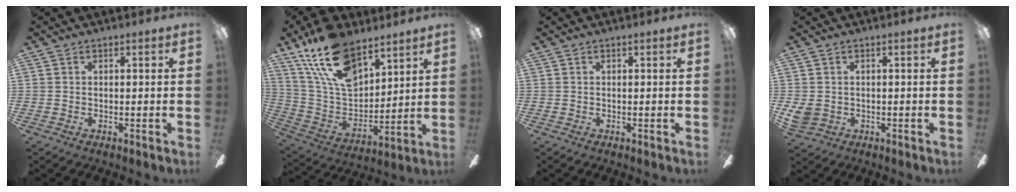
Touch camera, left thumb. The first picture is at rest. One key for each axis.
{"total": 20.2, "fx": 13.1, "fy": 10.1, "fz": 11.6, "tx": -0.238, "ty": -0.062, "tz": 0.236}
{"total": 0.0}
{"total": 3.5, "fx": 0.2, "fy": 2.9, "fz": 1.9, "tx": -0.048, "ty": -0.001, "tz": 0.004}